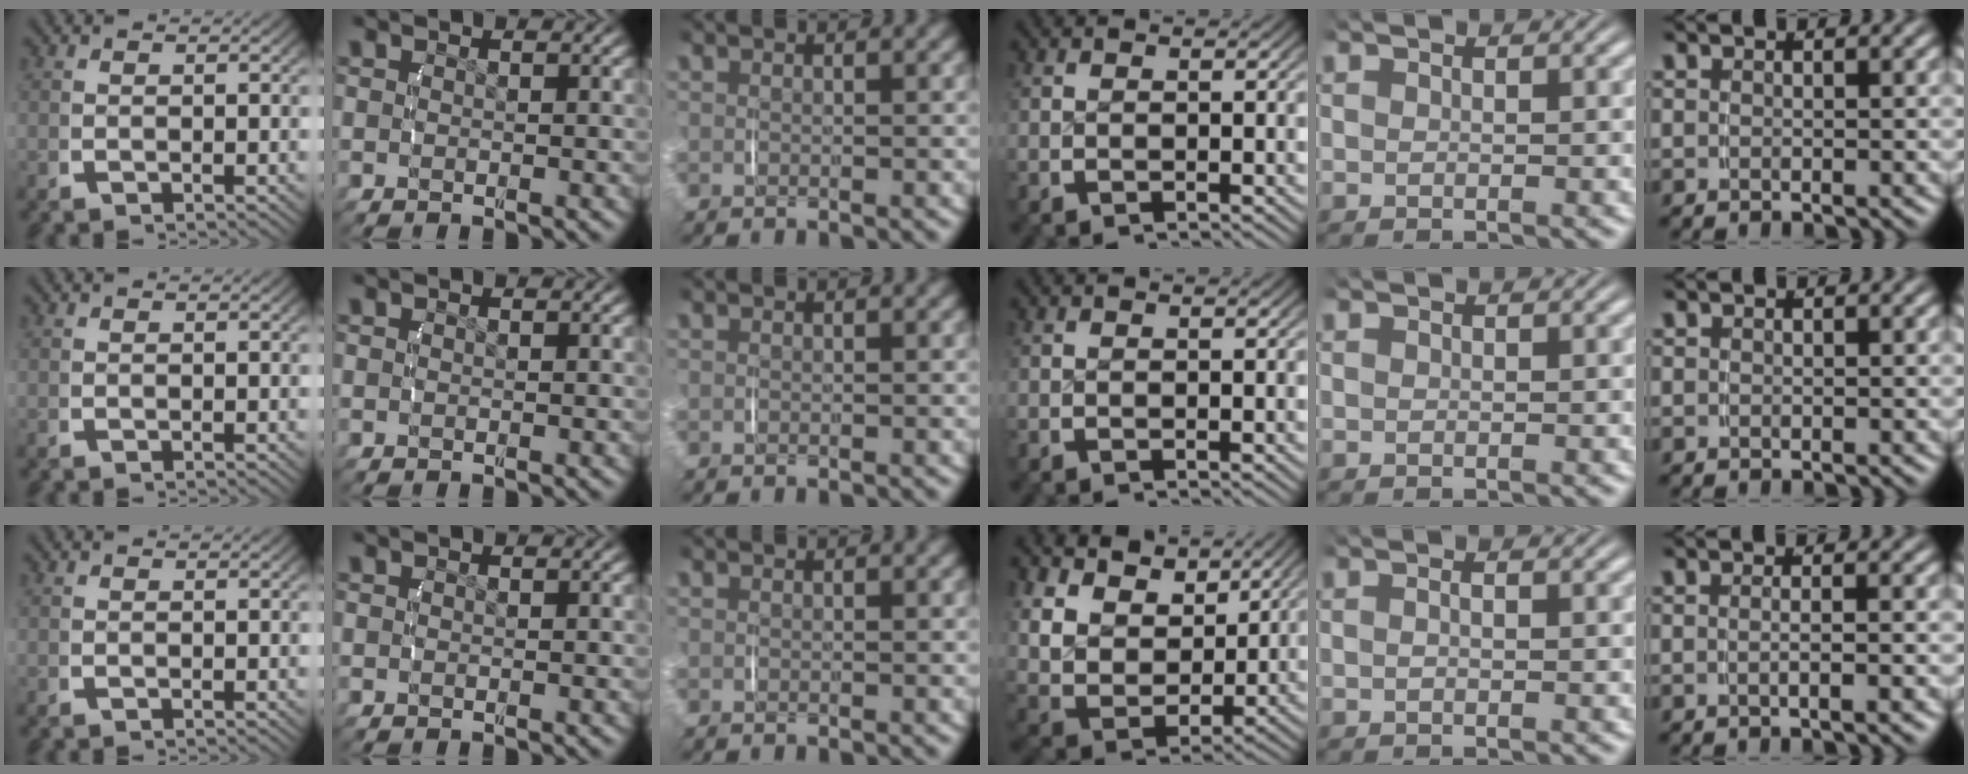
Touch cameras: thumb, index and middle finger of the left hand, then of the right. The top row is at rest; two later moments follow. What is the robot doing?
{"motion": "lift_and_place", "object": "napkin"}